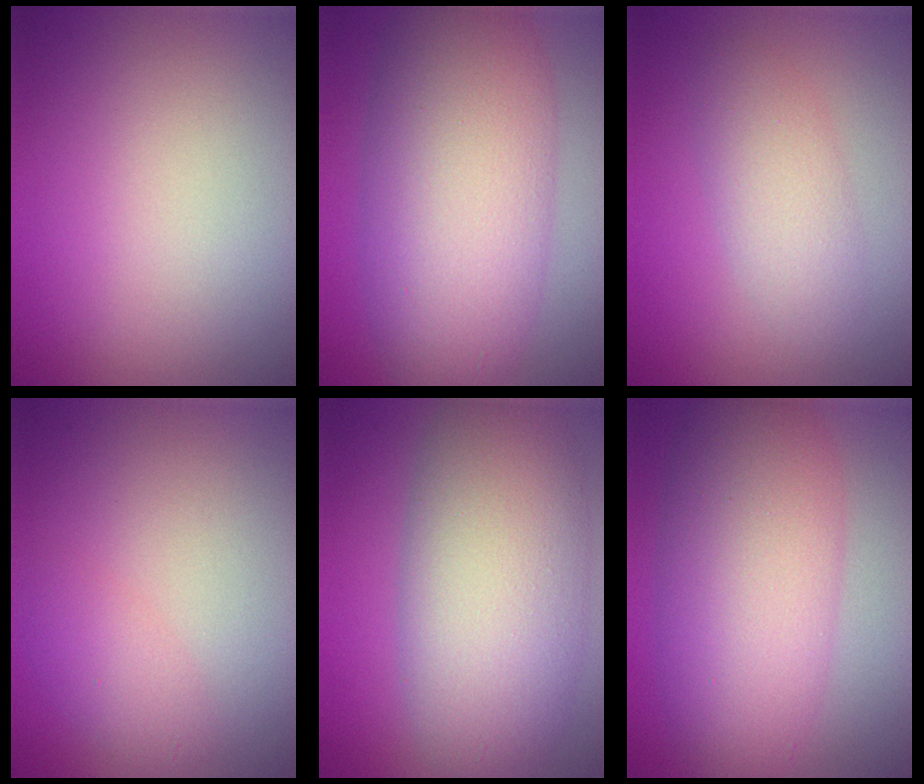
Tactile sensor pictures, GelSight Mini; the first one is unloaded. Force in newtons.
{"total": 9.6, "press": 9.6, "slide": 0.2}
{"total": 2.6, "press": 2.6, "slide": 0.0}
{"total": 1.7, "press": 1.7, "slide": 0.0}
{"total": 9.0, "press": 9.0, "slide": 0.3}
{"total": 8.1, "press": 8.1, "slide": 0.3}